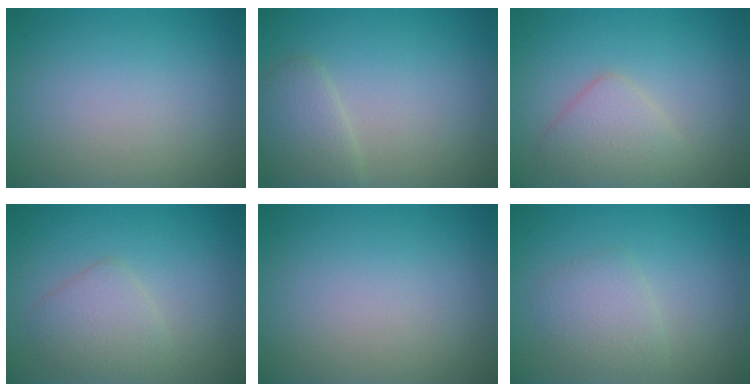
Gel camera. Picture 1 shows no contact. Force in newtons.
{"total": 2.6, "press": 2.6, "slide": 0.2}
{"total": 3.0, "press": 3.0, "slide": 0.1}
{"total": 2.6, "press": 2.6, "slide": 0.0}
{"total": 0.0}
{"total": 2.3, "press": 2.3, "slide": 0.1}